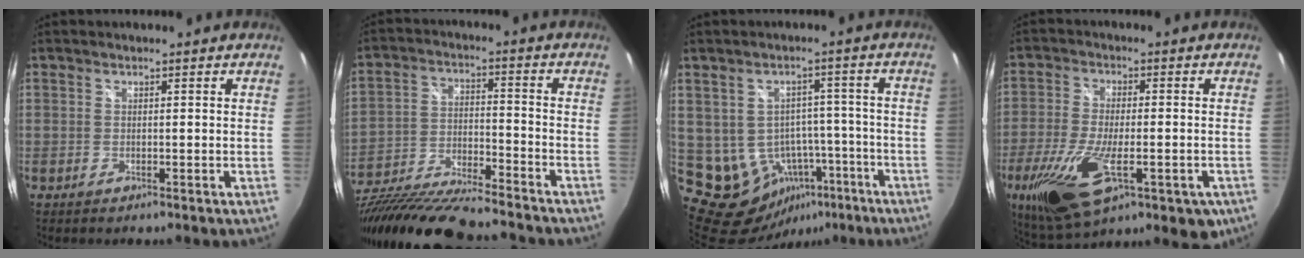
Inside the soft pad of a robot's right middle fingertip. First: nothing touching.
{"total": 22.8, "force": [-19.2, 3.8, 11.5], "torque": [-0.226, -0.049, -0.323]}
{"total": 13.1, "force": [-5.0, 11.1, 4.7], "torque": [-0.105, 0.026, -0.028]}
{"total": 21.2, "force": [-8.1, 9.8, 17.0], "torque": [-0.347, -0.067, -0.124]}